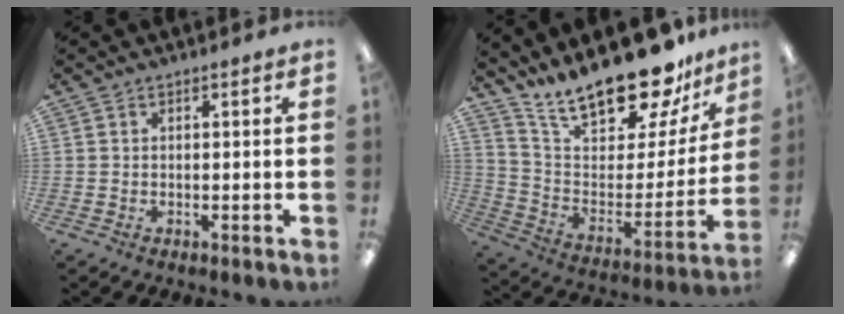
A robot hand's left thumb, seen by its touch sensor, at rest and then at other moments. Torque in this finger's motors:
{"motor_torque": [0.58, 0.35, 1.37, -1.40, 0.10]}